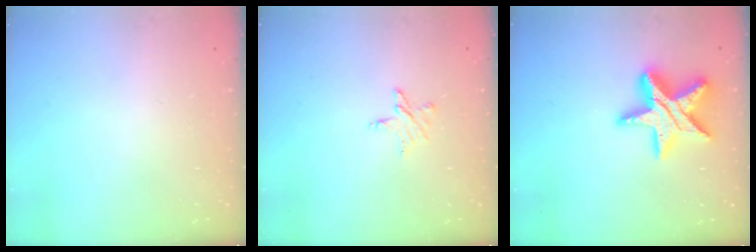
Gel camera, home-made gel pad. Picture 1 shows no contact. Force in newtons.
{"total": 6.0, "press": 6.0, "slide": 0.5}
{"total": 16.2, "press": 16.2, "slide": 1.0}